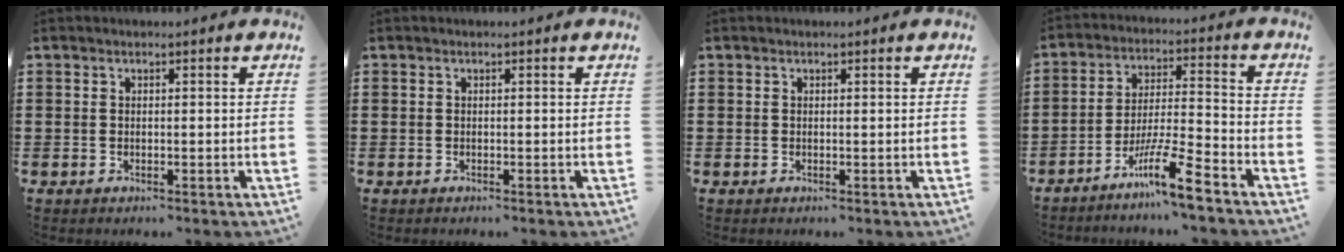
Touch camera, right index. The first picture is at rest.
{"total": 0.0}
{"total": 0.0}
{"total": 9.7, "force": [-6.9, 0.5, 6.8], "torque": [-0.128, 0.002, -0.132]}